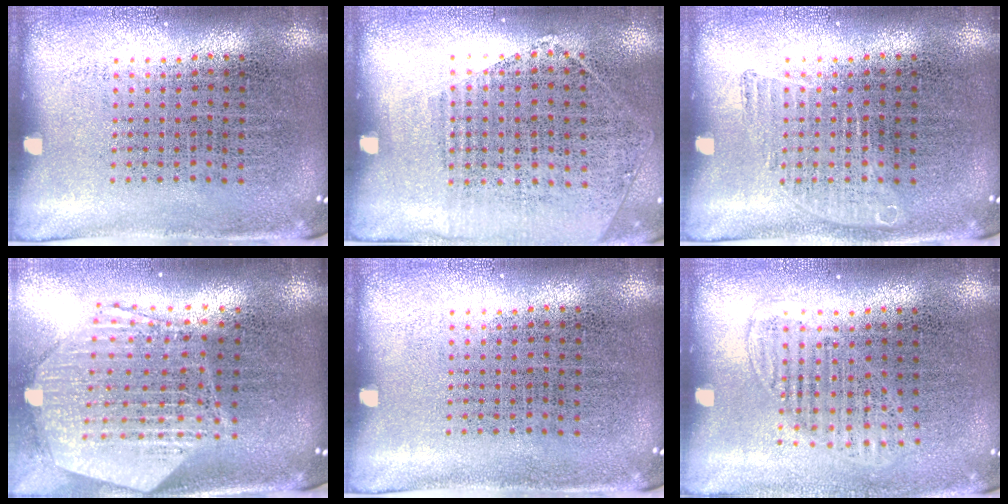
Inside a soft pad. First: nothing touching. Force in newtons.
{"total": 1.1, "press": 0.9, "slide": 0.6}
{"total": 1.0, "press": 1.0, "slide": 0.2}
{"total": 2.9, "press": 2.4, "slide": 1.7}
{"total": 0.0}
{"total": 1.3, "press": 1.1, "slide": 0.7}